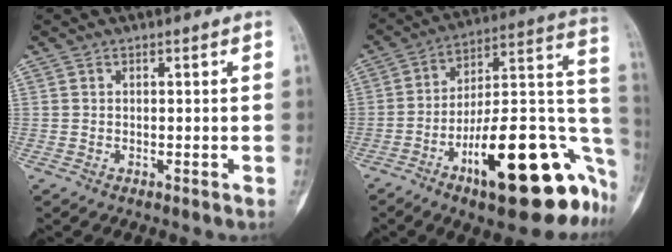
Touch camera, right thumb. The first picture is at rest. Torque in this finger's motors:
{"motor_torque": [2.96, 2.02, 1.40, -1.38, 0.56]}